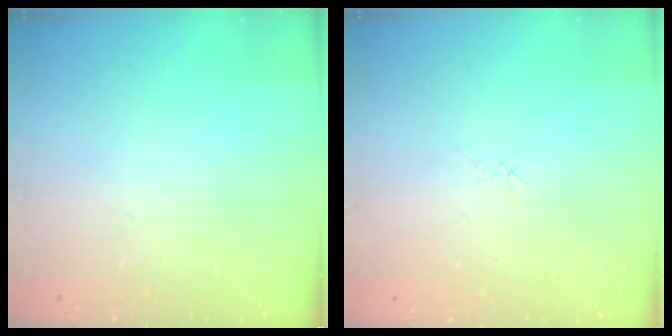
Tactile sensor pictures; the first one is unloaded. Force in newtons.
{"total": 0.5, "press": 0.5, "slide": 0.2}